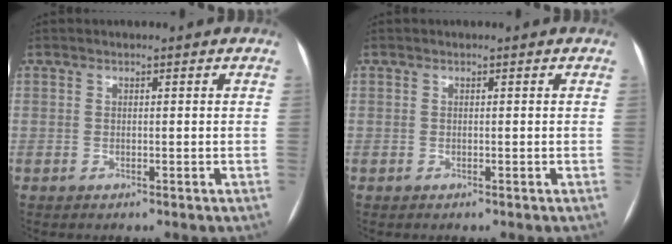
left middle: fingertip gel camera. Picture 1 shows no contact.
{"total": 0.0}